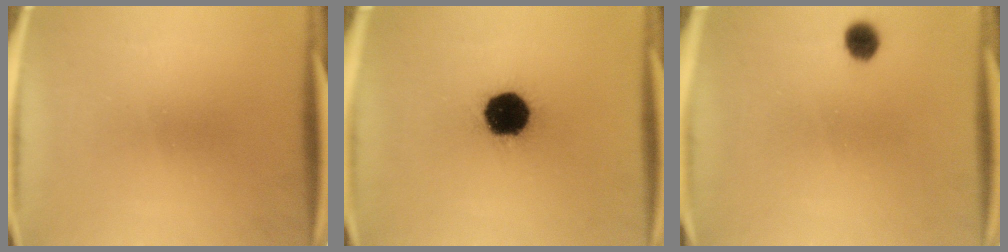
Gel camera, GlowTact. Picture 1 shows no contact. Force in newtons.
{"total": 16.9}
{"total": 3.4}